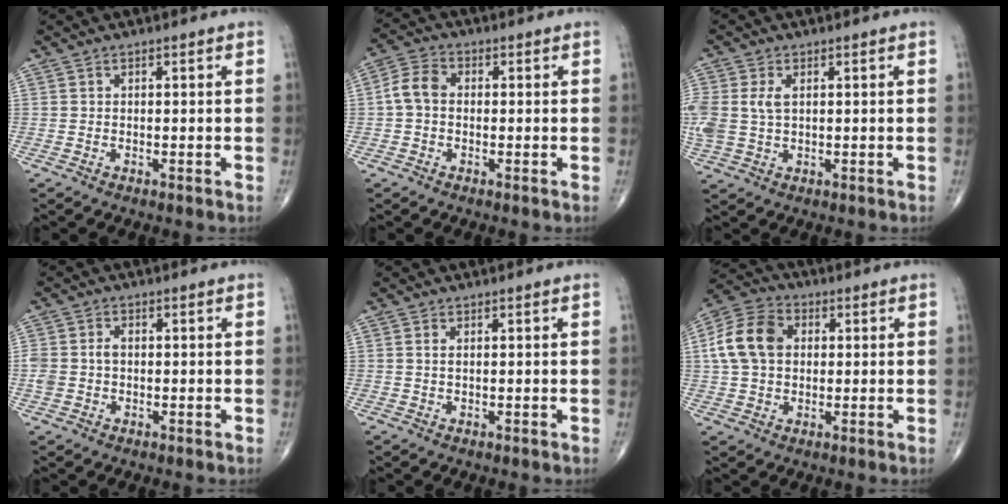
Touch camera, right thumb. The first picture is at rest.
{"total": 5.1, "force": [-0.2, 3.8, 3.5], "torque": [-0.064, 0.016, -0.014]}
{"total": 7.2, "force": [1.2, 4.7, 5.4], "torque": [-0.141, 0.008, 0.032]}
{"total": 3.4, "force": [0.0, 2.5, 2.3], "torque": [-0.050, 0.011, 0.002]}
{"total": 1.0, "force": [0.3, 0.4, 0.8], "torque": [-0.019, 0.004, 0.008]}
{"total": 11.4, "force": [1.8, 8.4, 7.5], "torque": [-0.138, 0.020, 0.025]}